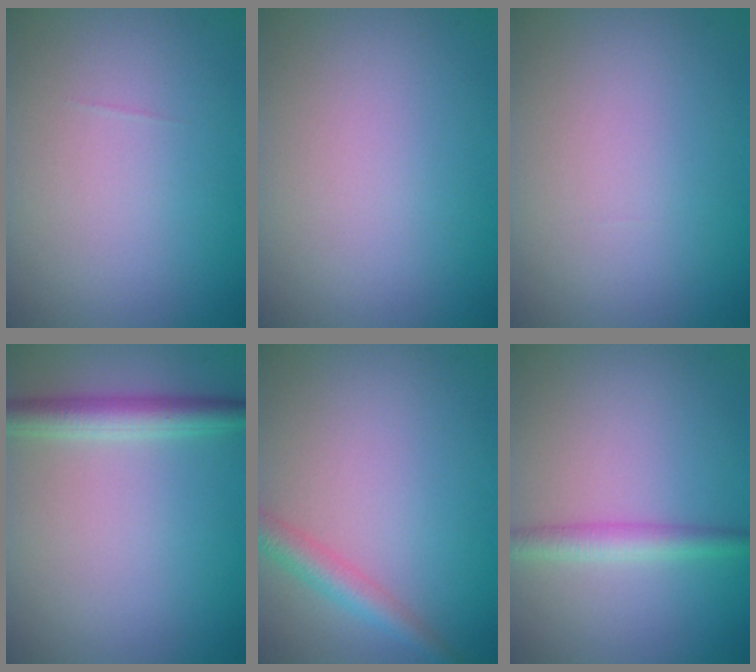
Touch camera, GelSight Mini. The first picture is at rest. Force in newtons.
{"total": 0.0}
{"total": 0.0}
{"total": 3.2, "press": 3.2, "slide": 0.2}
{"total": 2.7, "press": 2.7, "slide": 0.1}
{"total": 2.4, "press": 2.4, "slide": 0.0}